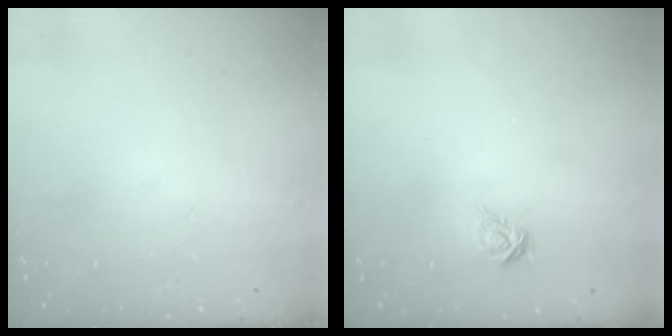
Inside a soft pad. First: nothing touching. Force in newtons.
{"total": 5.1, "press": 5.1, "slide": 0.5}